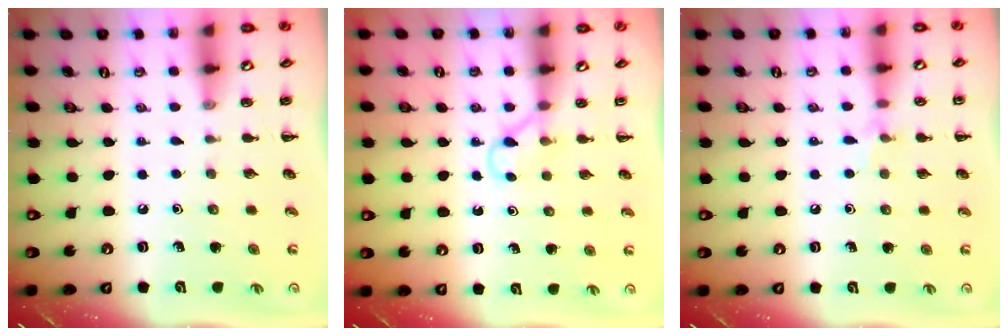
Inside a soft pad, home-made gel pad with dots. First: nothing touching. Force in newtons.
{"total": 2.9, "press": 2.8, "slide": 0.9}
{"total": 5.1, "press": 4.9, "slide": 1.5}